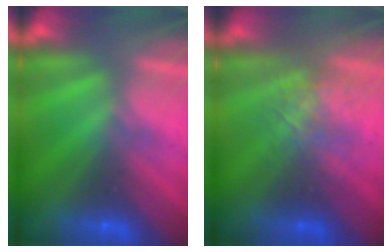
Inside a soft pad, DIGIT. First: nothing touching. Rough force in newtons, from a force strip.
{"total": 2.6}